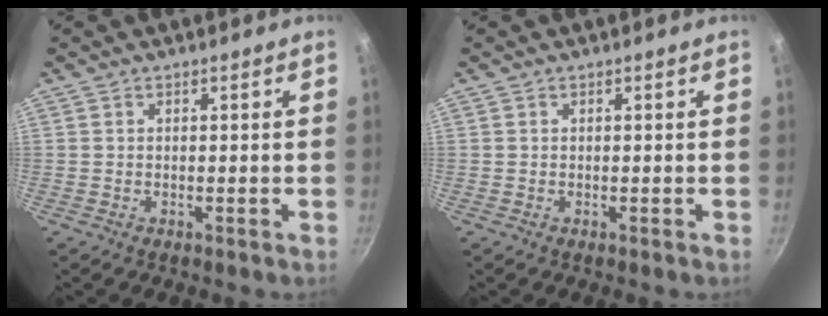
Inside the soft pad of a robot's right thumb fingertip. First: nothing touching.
{"total": 0.0}